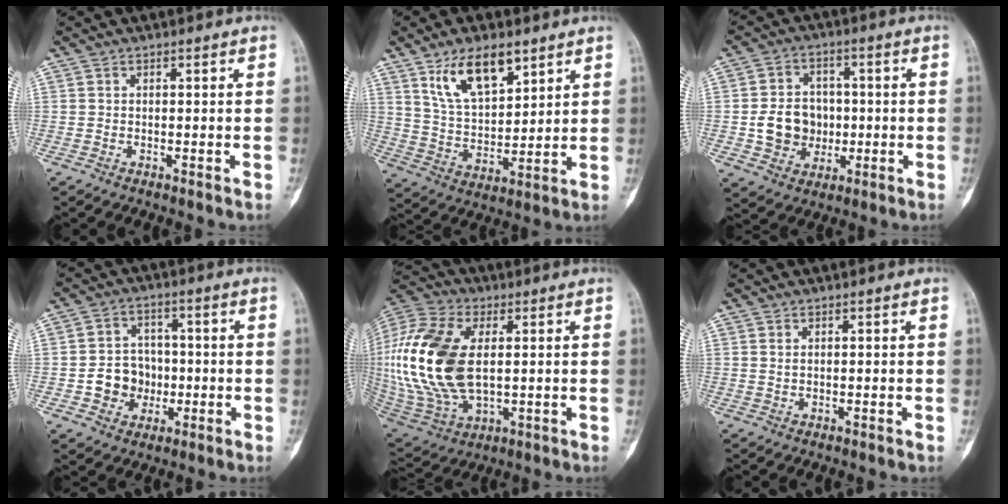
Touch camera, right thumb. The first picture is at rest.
{"total": 12.5, "force": [7.4, 5.7, 8.3], "torque": [-0.129, -0.038, 0.148]}
{"total": 10.0, "force": [-0.9, 8.6, 5.0], "torque": [-0.054, 0.013, -0.011]}
{"total": 8.2, "force": [-1.6, 7.2, 3.4], "torque": [-0.022, 0.020, -0.026]}
{"total": 23.2, "force": [1.9, 13.2, 19.0], "torque": [-0.413, -0.009, 0.041]}
{"total": 0.7, "force": [0.3, 0.4, 0.5], "torque": [-0.012, 0.002, 0.008]}